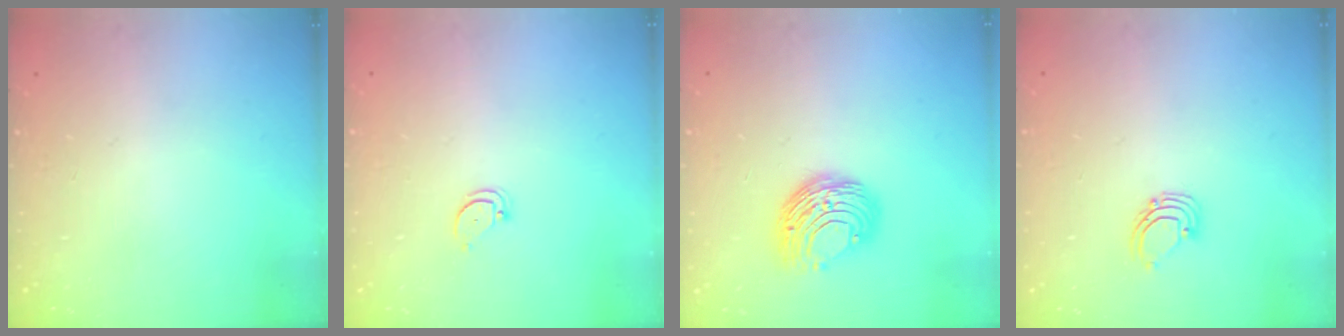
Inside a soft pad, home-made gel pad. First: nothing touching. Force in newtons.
{"total": 2.6, "press": 2.6, "slide": 0.1}
{"total": 9.2, "press": 9.2, "slide": 0.4}
{"total": 2.6, "press": 2.6, "slide": 0.2}